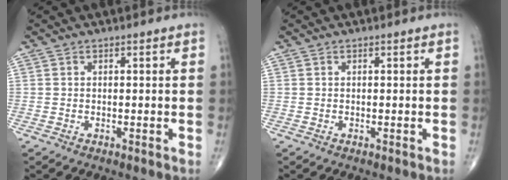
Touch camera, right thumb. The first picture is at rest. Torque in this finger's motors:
{"motor_torque": [0.00, 0.00, 0.00, 0.00, 0.00]}